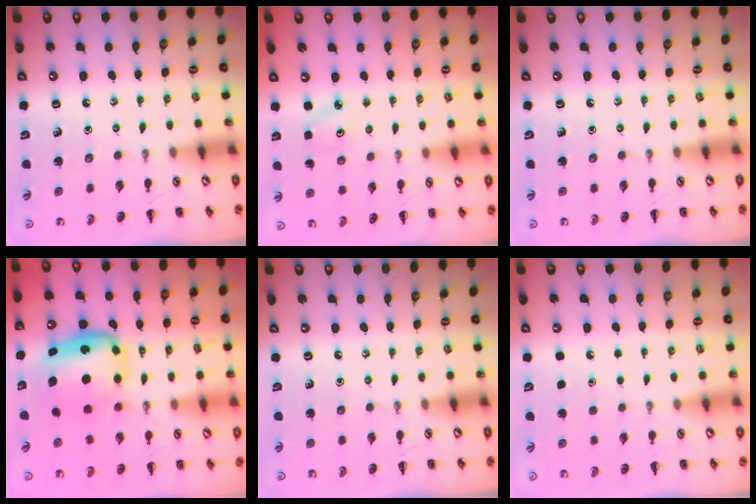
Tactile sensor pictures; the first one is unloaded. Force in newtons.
{"total": 2.3, "press": 2.2, "slide": 0.6}
{"total": 0.0}
{"total": 7.4, "press": 7.2, "slide": 1.6}
{"total": 0.0}
{"total": 1.6, "press": 1.6, "slide": 0.1}